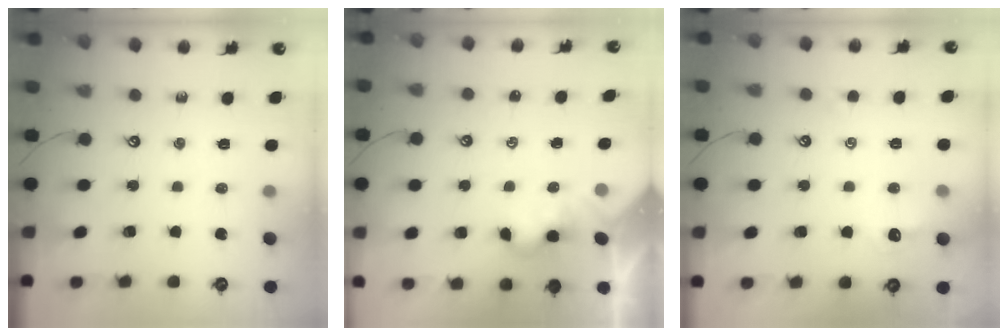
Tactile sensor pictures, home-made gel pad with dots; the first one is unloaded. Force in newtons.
{"total": 2.1, "press": 2.1, "slide": 0.3}
{"total": 1.2, "press": 1.0, "slide": 0.7}